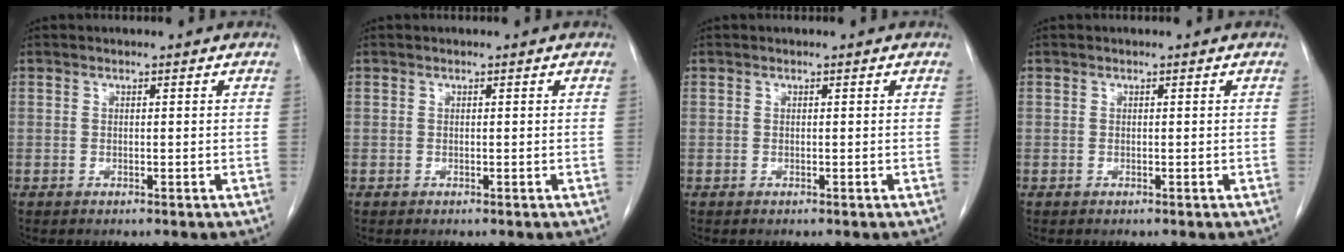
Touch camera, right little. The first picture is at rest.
{"total": 0.0}
{"total": 0.0}
{"total": 0.0}